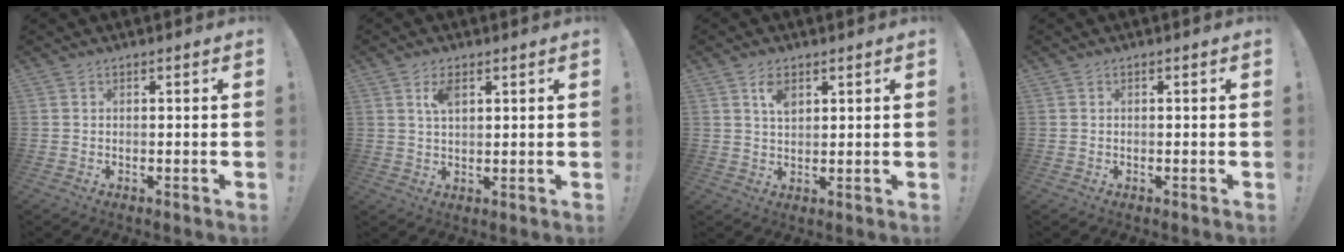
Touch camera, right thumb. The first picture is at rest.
{"total": 4.3, "force": [2.1, 2.1, 3.1], "torque": [-0.048, -0.004, 0.033]}
{"total": 4.6, "force": [2.2, 2.5, 3.2], "torque": [-0.039, -0.013, 0.034]}
{"total": 0.6, "force": [-0.6, 0.1, 0.2], "torque": [-0.002, -0.001, -0.010]}